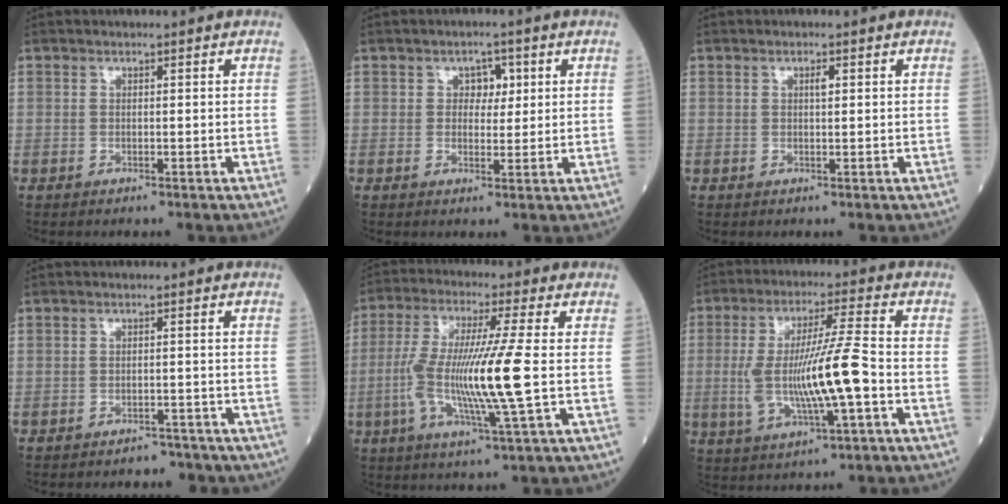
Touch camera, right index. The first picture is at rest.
{"total": 3.0, "force": [0.9, 2.1, 2.0], "torque": [-0.019, 0.005, 0.012]}
{"total": 1.0, "force": [0.3, 0.2, 0.9], "torque": [-0.016, 0.001, 0.004]}
{"total": 3.9, "force": [-3.4, 1.7, 0.4], "torque": [-0.003, 0.006, -0.042]}
{"total": 12.6, "force": [-1.6, -0.6, 12.5], "torque": [-0.250, -0.008, -0.036]}
{"total": 12.0, "force": [-1.9, 0.8, 11.9], "torque": [-0.237, 0.001, -0.034]}